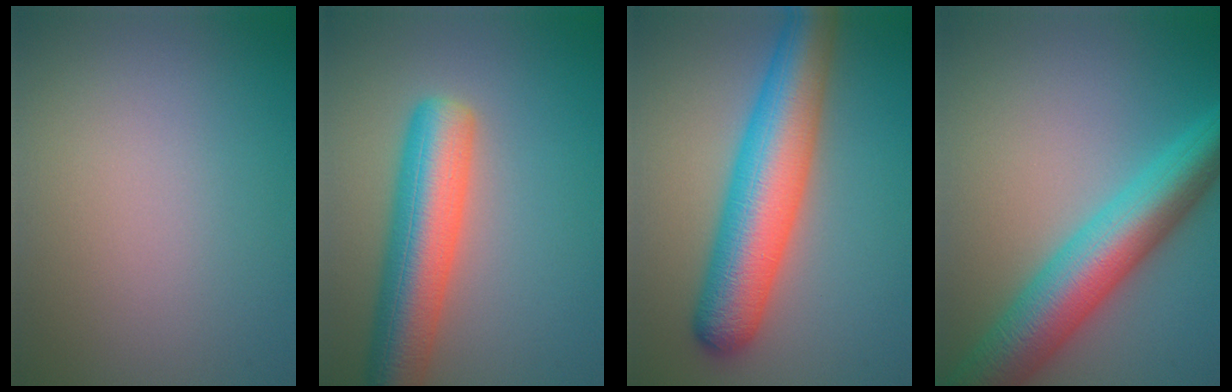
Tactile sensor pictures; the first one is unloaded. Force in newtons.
{"total": 7.9, "press": 7.9, "slide": 0.4}
{"total": 8.9, "press": 8.9, "slide": 0.2}
{"total": 9.2, "press": 9.2, "slide": 0.2}